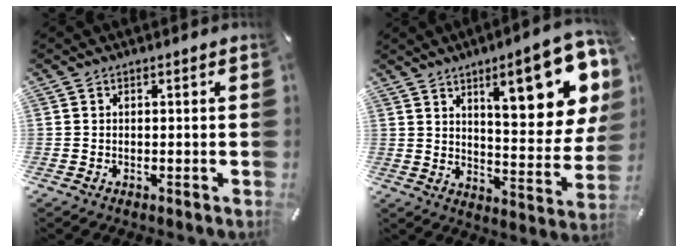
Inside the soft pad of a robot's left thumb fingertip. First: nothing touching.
{"total": 19.9, "force": [10.1, 6.7, 15.7], "torque": [-0.208, -0.062, 0.153]}